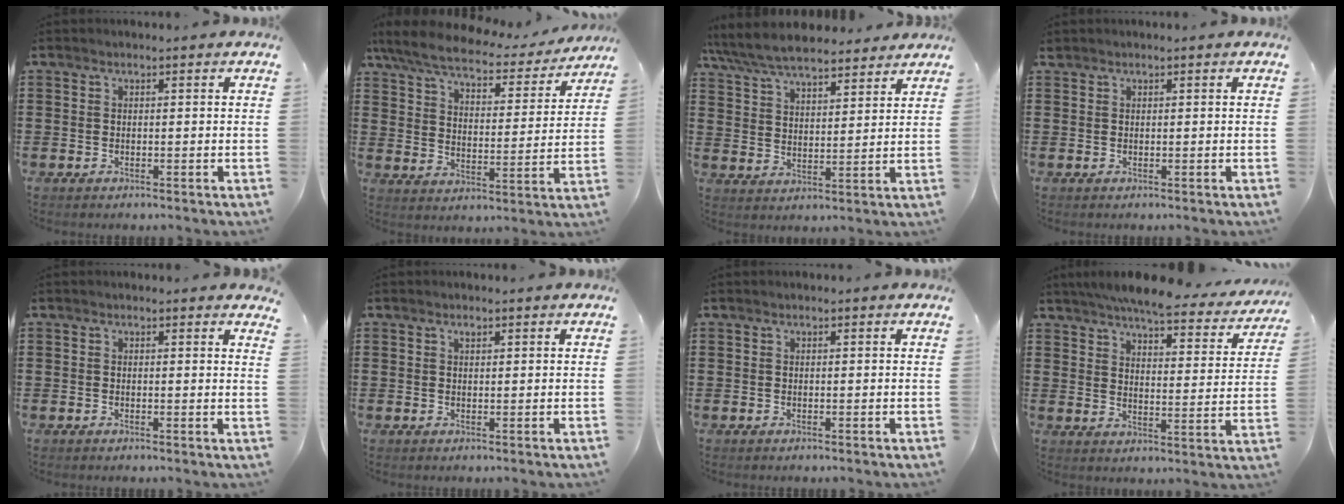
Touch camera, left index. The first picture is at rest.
{"total": 6.6, "force": [5.7, 1.3, 3.0], "torque": [-0.084, -0.031, 0.096]}
{"total": 7.3, "force": [6.7, 1.5, 2.4], "torque": [-0.074, -0.024, 0.121]}
{"total": 0.6, "force": [0.5, 0.3, 0.1], "torque": [-0.004, 0.002, 0.010]}
{"total": 0.8, "force": [0.7, 0.0, 0.5], "torque": [-0.011, 0.000, 0.012]}
{"total": 0.8, "force": [0.4, 0.4, 0.5], "torque": [-0.011, 0.003, 0.008]}
{"total": 0.0}
{"total": 6.4, "force": [5.8, 0.3, 2.5], "torque": [-0.066, -0.038, 0.100]}